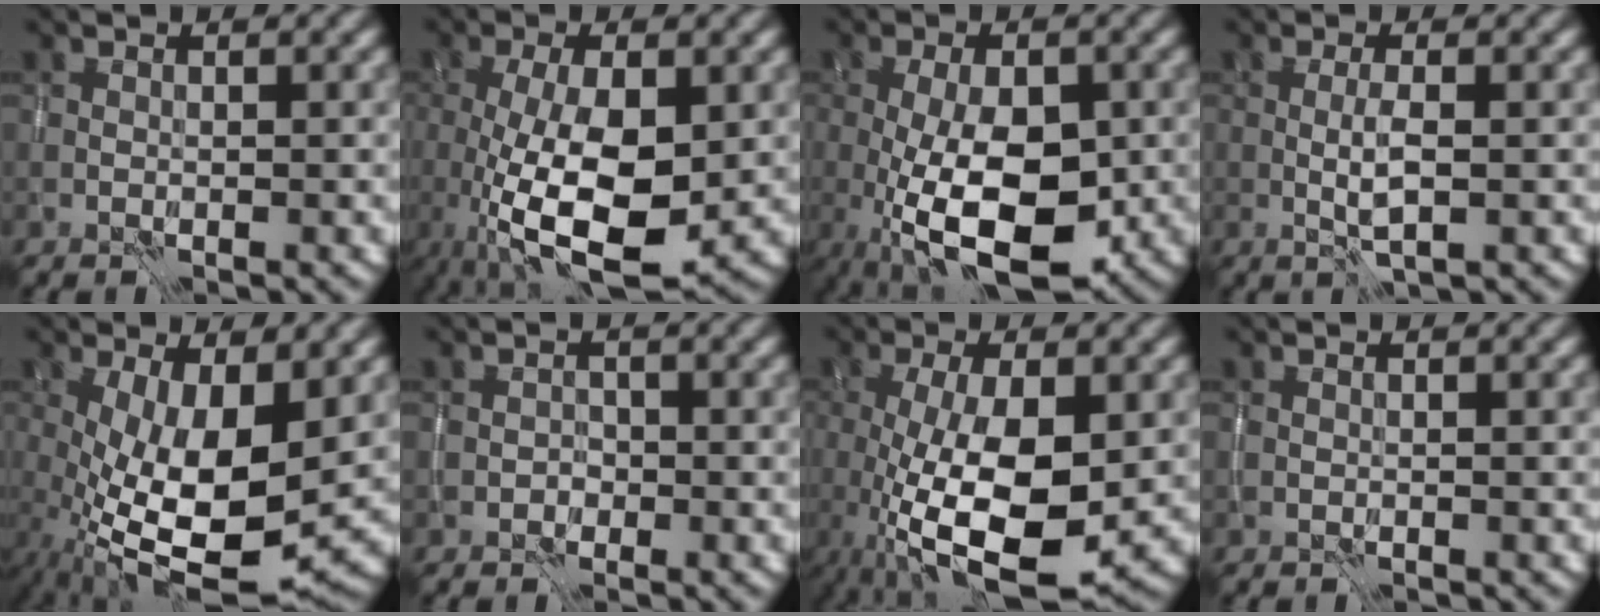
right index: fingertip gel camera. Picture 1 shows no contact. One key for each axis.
{"total": 10.5, "fx": -2.2, "fy": 4.2, "fz": 9.3, "tx": -0.181, "ty": -0.018, "tz": -0.033}
{"total": 10.6, "fx": -3.0, "fy": 4.8, "fz": 8.9, "tx": -0.160, "ty": -0.008, "tz": -0.049}
{"total": 2.2, "fx": -0.3, "fy": 0.5, "fz": 2.1, "tx": -0.044, "ty": -0.002, "tz": -0.004}
{"total": 12.4, "fx": -1.2, "fy": 5.1, "fz": 11.2, "tx": -0.199, "ty": -0.024, "tz": -0.012}
{"total": 1.1, "fx": -0.5, "fy": 1.0, "fz": 0.2, "tx": -0.003, "ty": -0.002, "tz": -0.008}
{"total": 11.6, "fx": -2.5, "fy": 4.5, "fz": 10.3, "tx": -0.196, "ty": -0.020, "tz": -0.039}
{"total": 0.0}